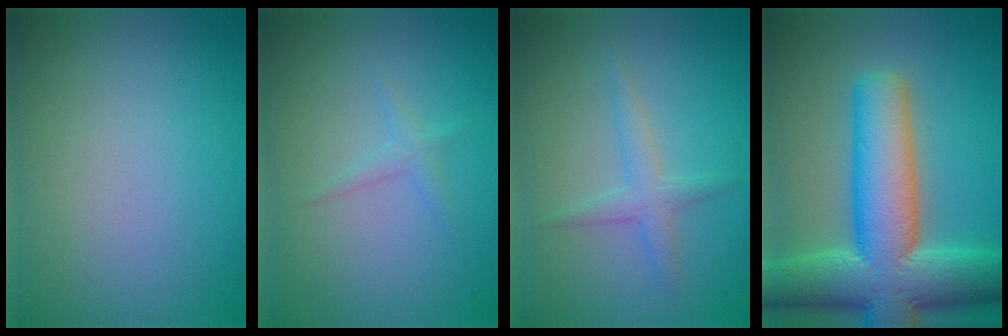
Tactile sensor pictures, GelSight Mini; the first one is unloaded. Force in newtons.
{"total": 1.0, "press": 1.0, "slide": 0.1}
{"total": 2.0, "press": 2.0, "slide": 0.1}
{"total": 12.2, "press": 12.2, "slide": 0.6}